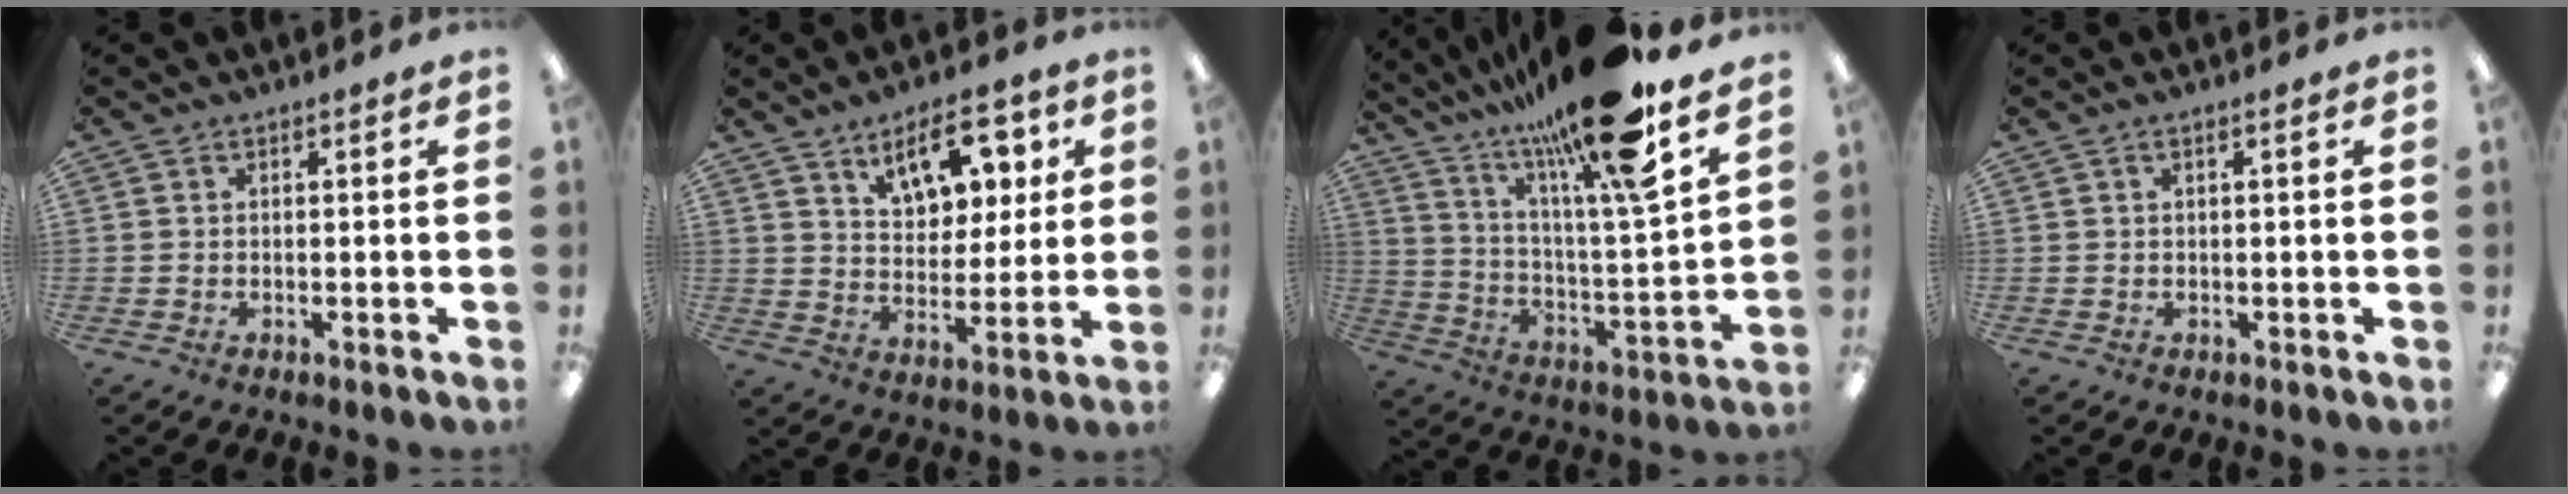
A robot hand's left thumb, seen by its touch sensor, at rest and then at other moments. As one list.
[{"total": 12.4, "force": [7.6, 6.5, 7.2], "torque": [-0.099, -0.025, 0.132]}, {"total": 22.3, "force": [17.5, 2.0, 13.7], "torque": [-0.243, -0.104, 0.274]}, {"total": 1.1, "force": [0.2, 0.1, 1.0], "torque": [-0.018, 0.000, 0.005]}]